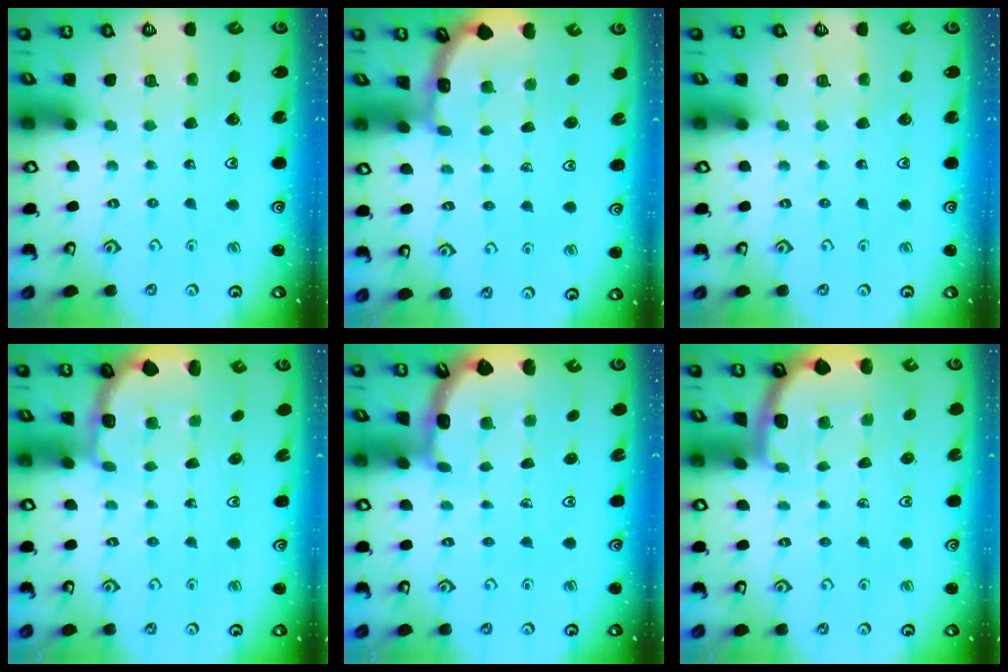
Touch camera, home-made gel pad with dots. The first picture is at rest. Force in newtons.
{"total": 2.1, "press": 2.1, "slide": 0.2}
{"total": 0.0}
{"total": 1.8, "press": 1.6, "slide": 0.7}
{"total": 2.1, "press": 2.1, "slide": 0.2}
{"total": 1.7, "press": 1.7, "slide": 0.0}